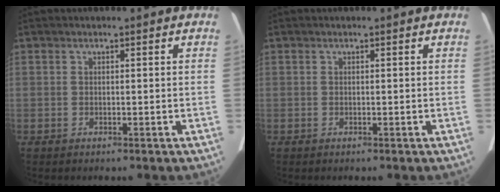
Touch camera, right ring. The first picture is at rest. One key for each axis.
{"total": 0.0}